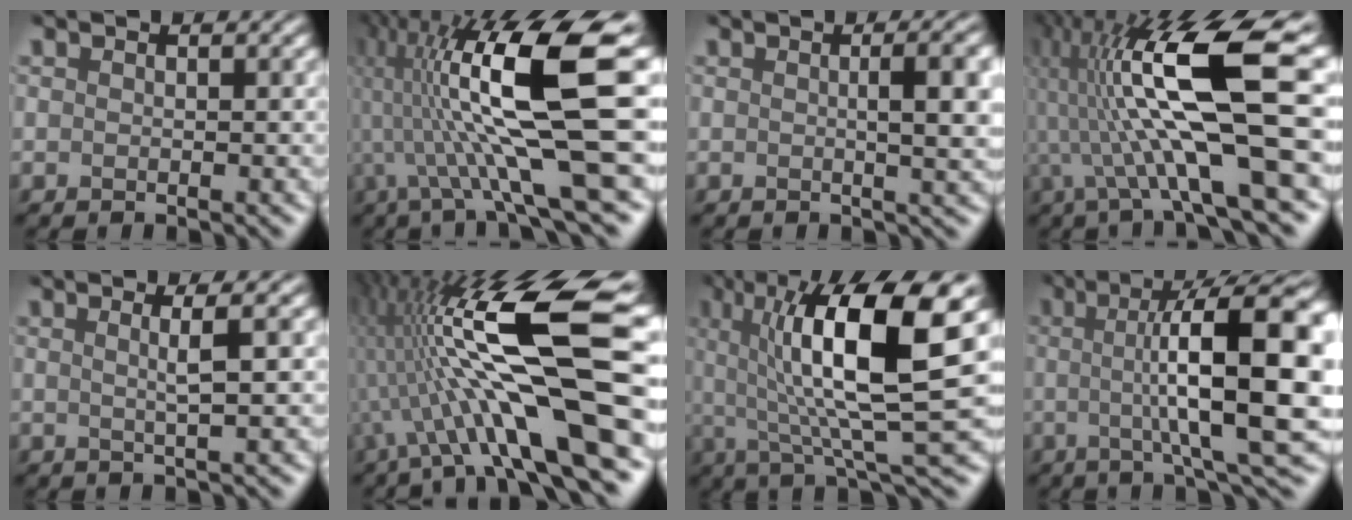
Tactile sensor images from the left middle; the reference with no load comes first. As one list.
[{"total": 13.6, "force": [0.9, 2.4, 13.4], "torque": [-0.254, 0.008, 0.029]}, {"total": 4.1, "force": [0.2, 0.8, 4.0], "torque": [-0.051, 0.011, 0.008]}, {"total": 13.4, "force": [1.3, 2.8, 13.1], "torque": [-0.260, 0.008, 0.035]}, {"total": 2.2, "force": [0.3, -0.2, 2.2], "torque": [-0.041, 0.007, 0.006]}, {"total": 14.0, "force": [-1.0, 2.8, 13.6], "torque": [-0.242, 0.020, -0.008]}, {"total": 10.9, "force": [2.5, 1.9, 10.4], "torque": [-0.180, 0.005, 0.058]}, {"total": 13.5, "force": [1.0, 2.3, 13.3], "torque": [-0.169, 0.010, 0.031]}]